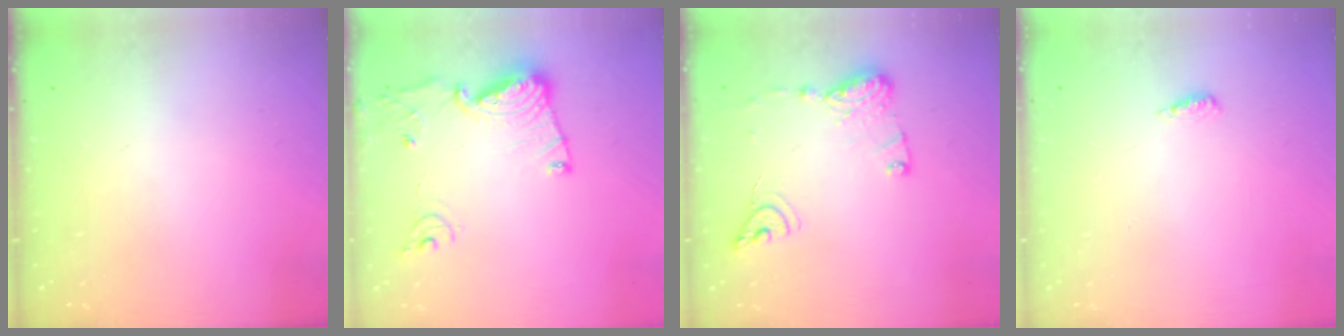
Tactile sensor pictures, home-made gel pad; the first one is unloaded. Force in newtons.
{"total": 13.4, "press": 13.4, "slide": 1.5}
{"total": 12.2, "press": 12.2, "slide": 1.0}
{"total": 4.4, "press": 4.1, "slide": 1.5}